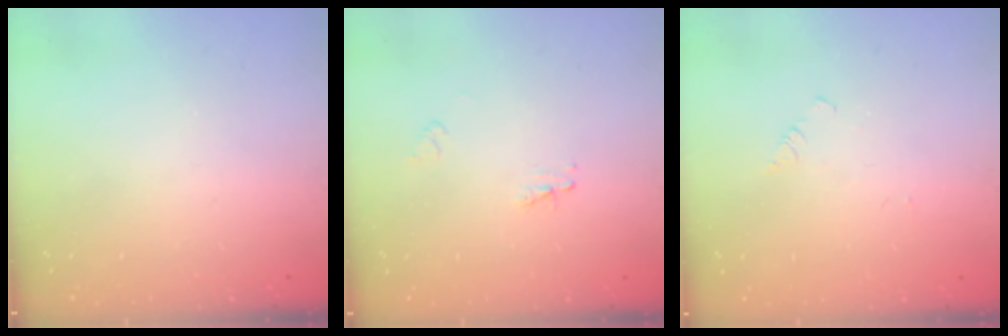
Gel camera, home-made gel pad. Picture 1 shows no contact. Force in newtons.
{"total": 2.3, "press": 2.3, "slide": 0.3}
{"total": 1.0, "press": 0.9, "slide": 0.2}